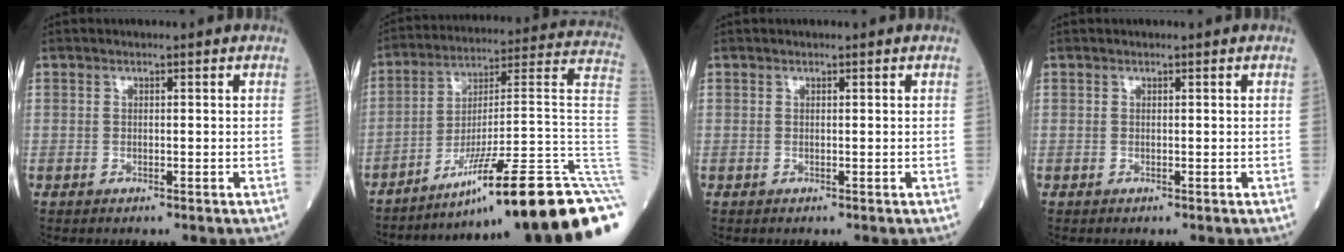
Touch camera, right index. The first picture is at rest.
{"total": 27.2, "force": [-16.8, -1.1, 21.3], "torque": [-0.175, 0.015, -0.256]}
{"total": 0.0}
{"total": 0.0}